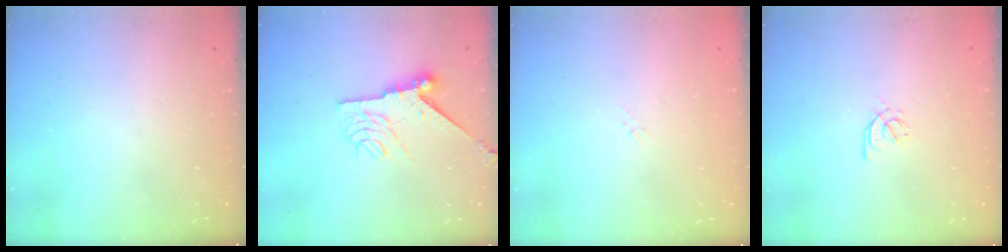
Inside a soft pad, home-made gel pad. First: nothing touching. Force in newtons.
{"total": 9.4, "press": 9.4, "slide": 0.5}
{"total": 1.7, "press": 1.6, "slide": 0.2}
{"total": 2.4, "press": 2.3, "slide": 0.6}